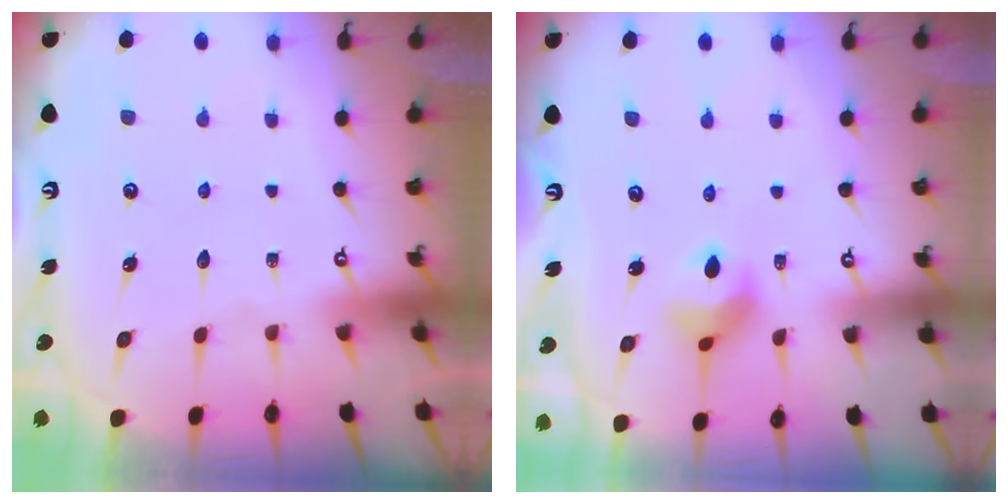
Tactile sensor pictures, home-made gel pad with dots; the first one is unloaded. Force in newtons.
{"total": 8.5, "press": 8.4, "slide": 1.0}